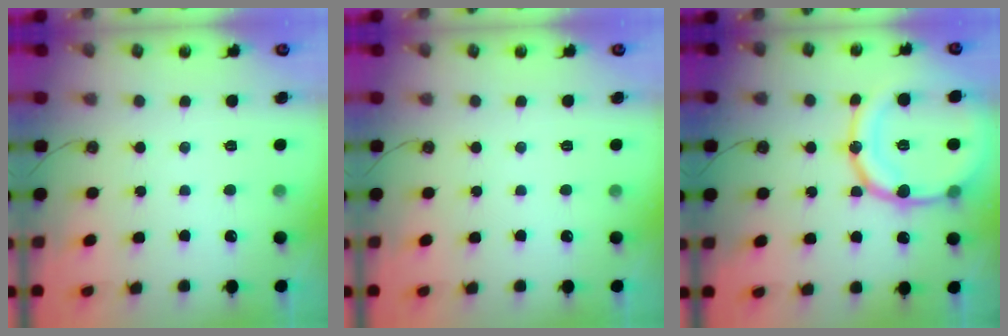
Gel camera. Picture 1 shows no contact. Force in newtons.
{"total": 0.0}
{"total": 22.3, "press": 22.0, "slide": 3.7}